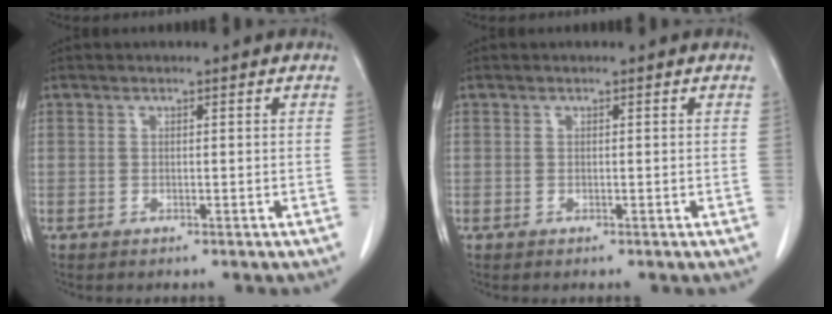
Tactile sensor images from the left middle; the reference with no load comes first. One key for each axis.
{"total": 0.0}